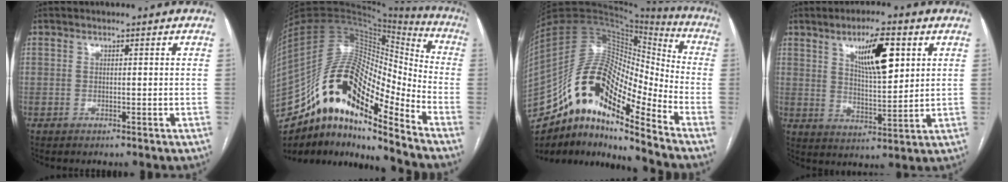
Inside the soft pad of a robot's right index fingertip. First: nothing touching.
{"total": 25.2, "force": [-15.6, 7.1, 18.5], "torque": [-0.355, 0.029, -0.270]}
{"total": 22.2, "force": [-14.3, 6.0, 15.9], "torque": [-0.312, 0.037, -0.250]}
{"total": 10.0, "force": [4.4, 2.4, 8.7], "torque": [-0.150, 0.002, 0.078]}